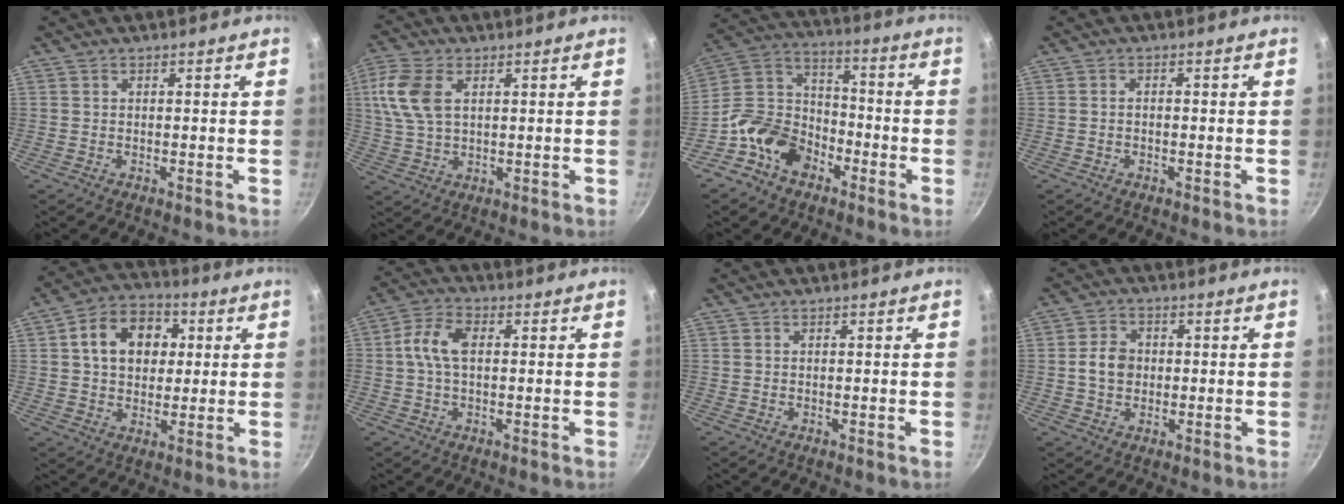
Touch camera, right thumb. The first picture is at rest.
{"total": 9.5, "force": [2.6, 5.6, 7.2], "torque": [-0.154, 0.006, 0.049]}
{"total": 13.8, "force": [-7.2, 9.9, 6.3], "torque": [-0.080, 0.065, -0.152]}
{"total": 0.9, "force": [-0.4, 0.5, 0.6], "torque": [-0.014, 0.008, -0.009]}
{"total": 12.7, "force": [2.8, 9.6, 7.8], "torque": [-0.096, 0.015, 0.034]}
{"total": 7.0, "force": [0.6, 4.2, 5.6], "torque": [-0.117, 0.021, 0.001]}
{"total": 0.0}
{"total": 5.4, "force": [-0.1, 4.4, 3.1], "torque": [-0.037, 0.010, -0.007]}